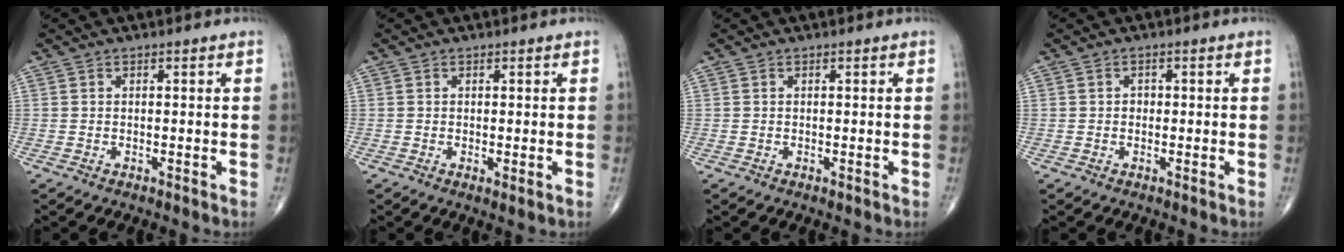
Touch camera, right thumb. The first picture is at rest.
{"total": 1.2, "force": [-0.2, 0.3, 1.2], "torque": [-0.022, -0.007, -0.005]}
{"total": 0.0}
{"total": 1.0, "force": [-0.1, 0.8, 0.5], "torque": [0.000, 0.003, -0.005]}